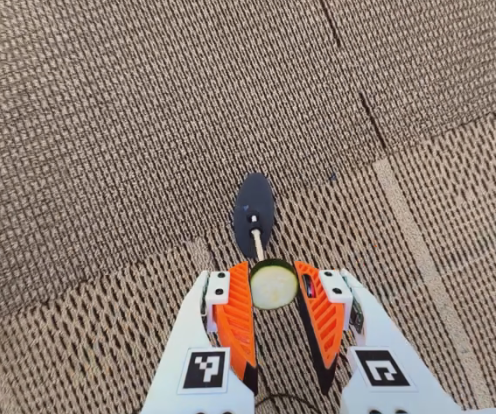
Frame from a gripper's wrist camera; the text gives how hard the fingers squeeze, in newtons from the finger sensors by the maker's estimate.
{"total": 7.6, "left": 7.3, "right": 7.9}